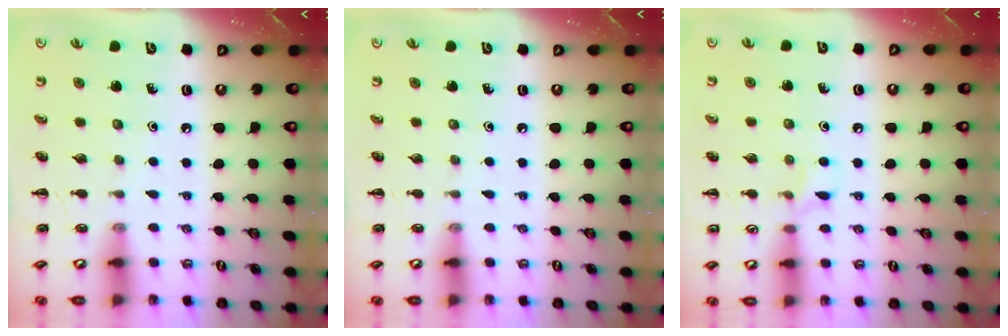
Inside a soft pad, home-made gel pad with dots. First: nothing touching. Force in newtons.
{"total": 0.0}
{"total": 5.0, "press": 4.8, "slide": 1.5}